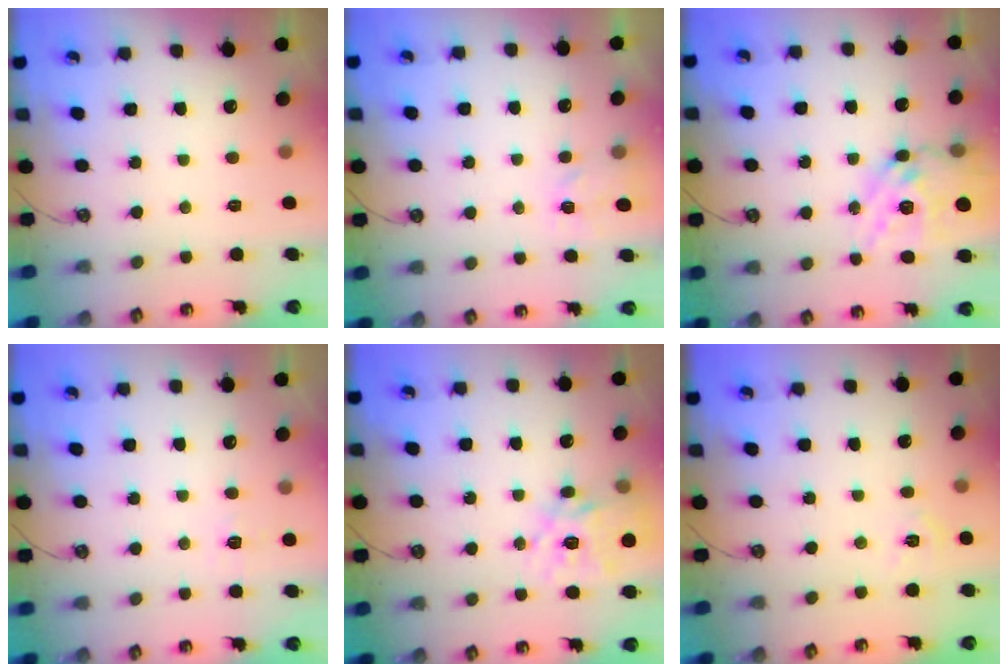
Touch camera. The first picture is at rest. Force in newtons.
{"total": 3.1, "press": 3.1, "slide": 0.4}
{"total": 18.0, "press": 17.9, "slide": 1.8}
{"total": 5.0, "press": 5.0, "slide": 0.5}
{"total": 16.8, "press": 16.7, "slide": 1.8}
{"total": 3.2, "press": 3.1, "slide": 0.5}